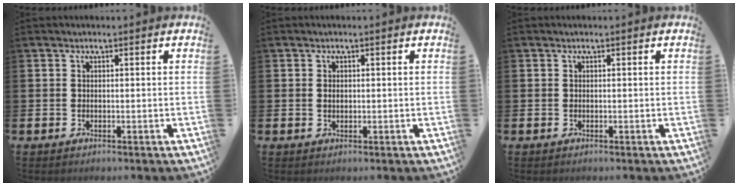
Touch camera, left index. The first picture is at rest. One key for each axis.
{"total": 0.8, "fx": 0.2, "fy": 0.5, "fz": 0.6, "tx": -0.002, "ty": 0.001, "tz": 0.000}
{"total": 0.0}